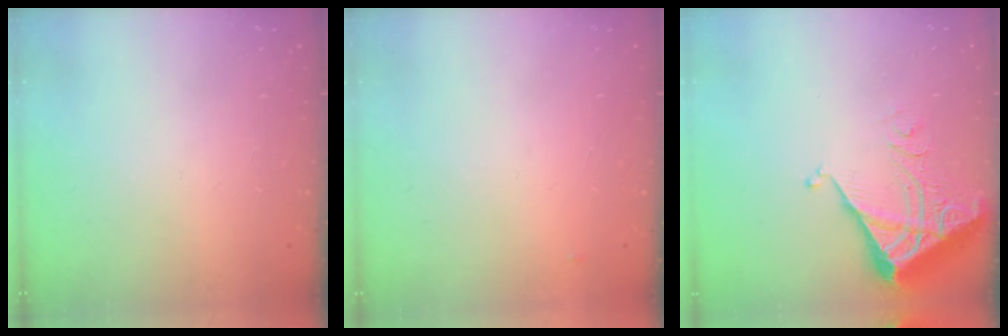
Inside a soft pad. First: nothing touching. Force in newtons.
{"total": 2.8, "press": 2.8, "slide": 0.4}
{"total": 5.3, "press": 5.3, "slide": 0.7}